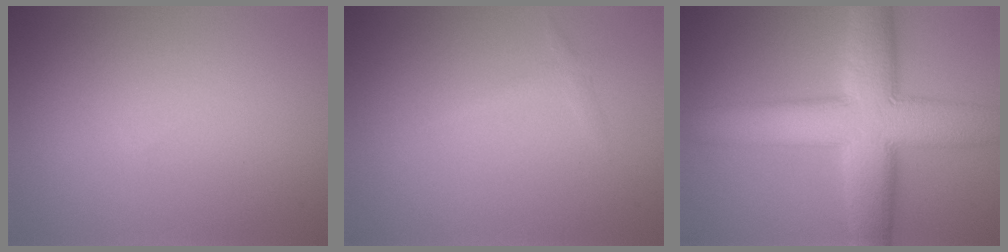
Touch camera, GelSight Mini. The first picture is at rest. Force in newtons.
{"total": 0.9, "press": 0.9, "slide": 0.1}
{"total": 11.3, "press": 11.3, "slide": 0.6}